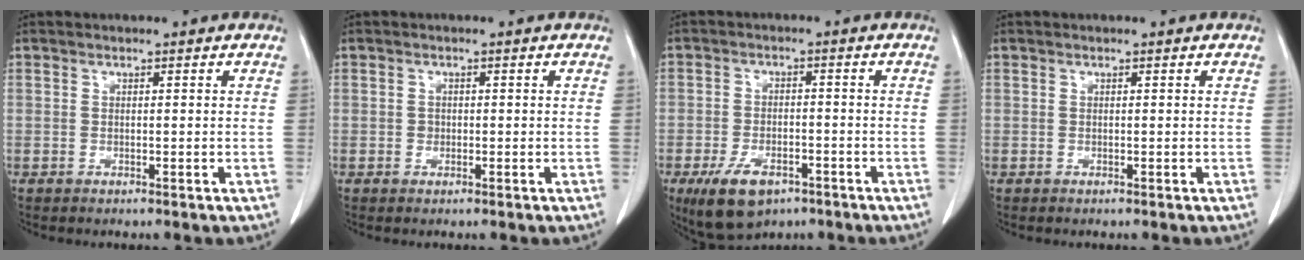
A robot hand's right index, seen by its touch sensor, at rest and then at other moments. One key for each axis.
{"total": 0.9, "fx": -0.1, "fy": 0.8, "fz": 0.3, "tx": -0.003, "ty": 0.003, "tz": -0.002}
{"total": 8.0, "fx": -4.8, "fy": 4.1, "fz": 4.8, "tx": -0.092, "ty": -0.006, "tz": -0.075}
{"total": 0.0}